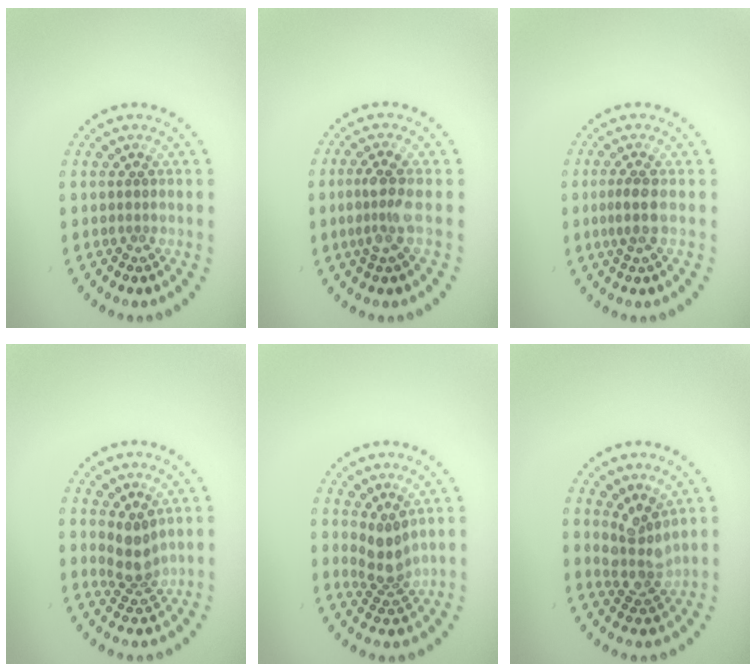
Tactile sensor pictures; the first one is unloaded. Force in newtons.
{"total": 2.5, "press": 2.2, "slide": 1.3}
{"total": 1.9, "press": 1.6, "slide": 1.0}
{"total": 2.7, "press": 2.0, "slide": 1.8}
{"total": 2.9, "press": 2.2, "slide": 1.8}
{"total": 3.2, "press": 2.3, "slide": 2.2}